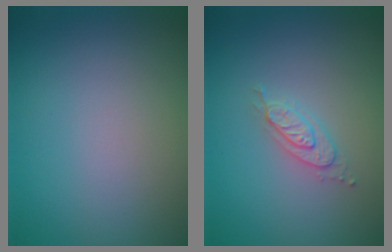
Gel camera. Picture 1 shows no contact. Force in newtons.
{"total": 2.2, "press": 2.2, "slide": 0.3}